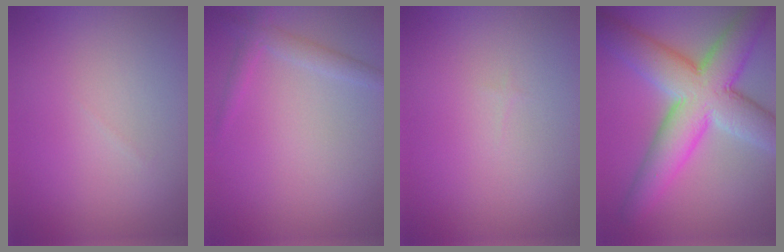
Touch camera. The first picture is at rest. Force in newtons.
{"total": 1.8, "press": 1.8, "slide": 0.0}
{"total": 0.0}
{"total": 10.3, "press": 10.3, "slide": 0.3}